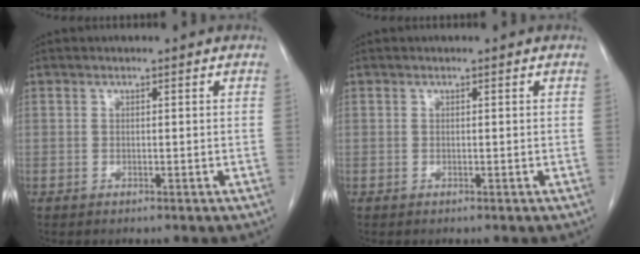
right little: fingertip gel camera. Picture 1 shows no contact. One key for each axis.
{"total": 0.0}